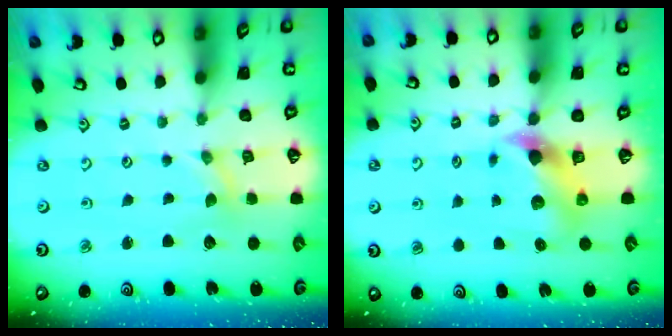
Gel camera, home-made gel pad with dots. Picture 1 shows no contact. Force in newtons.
{"total": 7.4, "press": 7.3, "slide": 1.2}